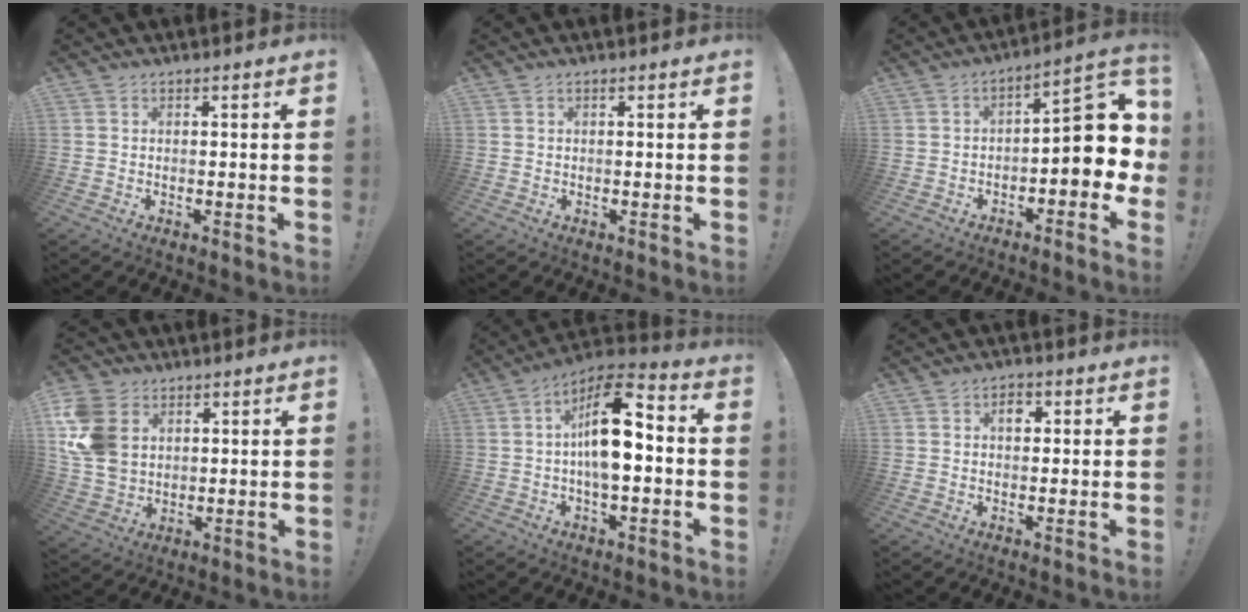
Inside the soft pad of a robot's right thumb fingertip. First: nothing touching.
{"total": 0.0}
{"total": 10.2, "force": [-0.9, 4.8, 9.0], "torque": [-0.095, 0.002, -0.019]}
{"total": 14.4, "force": [4.3, 11.0, 8.2], "torque": [-0.171, -0.012, 0.086]}
{"total": 15.0, "force": [0.5, 6.7, 13.5], "torque": [-0.209, 0.003, 0.002]}
{"total": 3.5, "force": [0.9, 2.5, 2.3], "torque": [-0.018, -0.001, 0.008]}